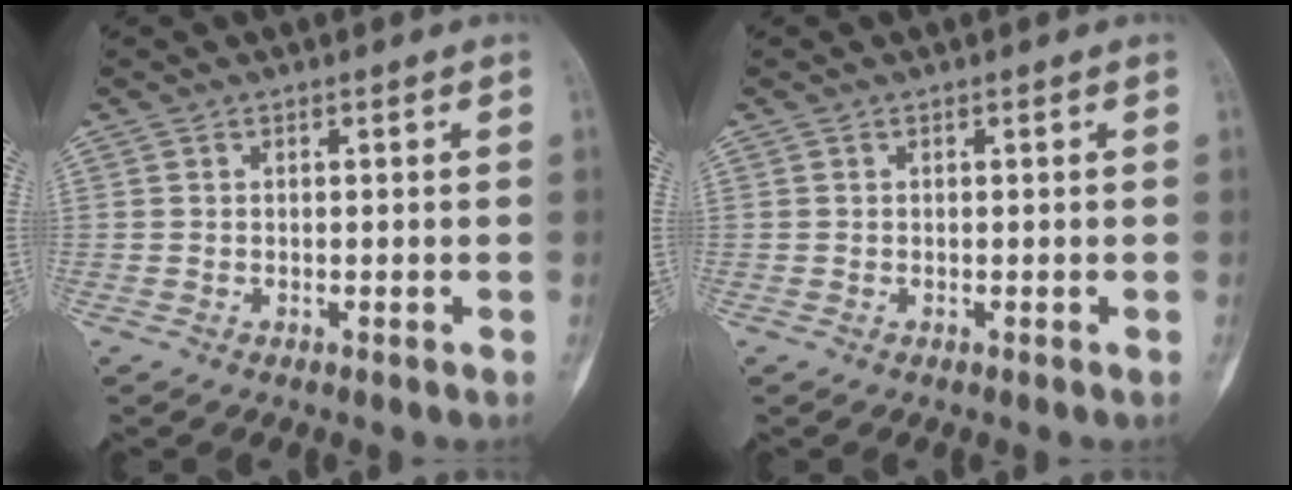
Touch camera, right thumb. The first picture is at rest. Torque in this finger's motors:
{"motor_torque": [0.00, 0.00, -0.02, -0.02, 0.00]}